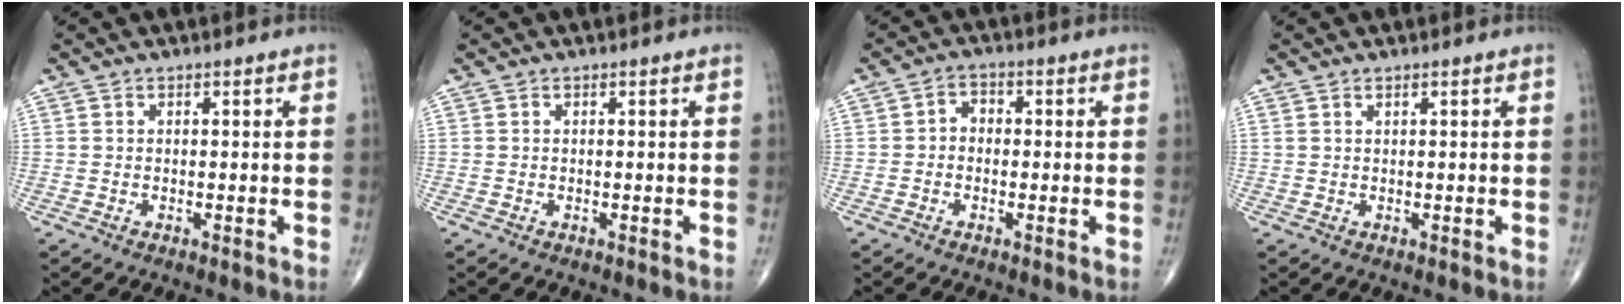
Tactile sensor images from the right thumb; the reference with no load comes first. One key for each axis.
{"total": 0.0}
{"total": 3.0, "fx": -0.1, "fy": 2.4, "fz": 1.8, "tx": -0.014, "ty": 0.018, "tz": -0.010}
{"total": 0.7, "fx": 0.6, "fy": 0.2, "fz": 0.3, "tx": -0.009, "ty": 0.001, "tz": 0.015}